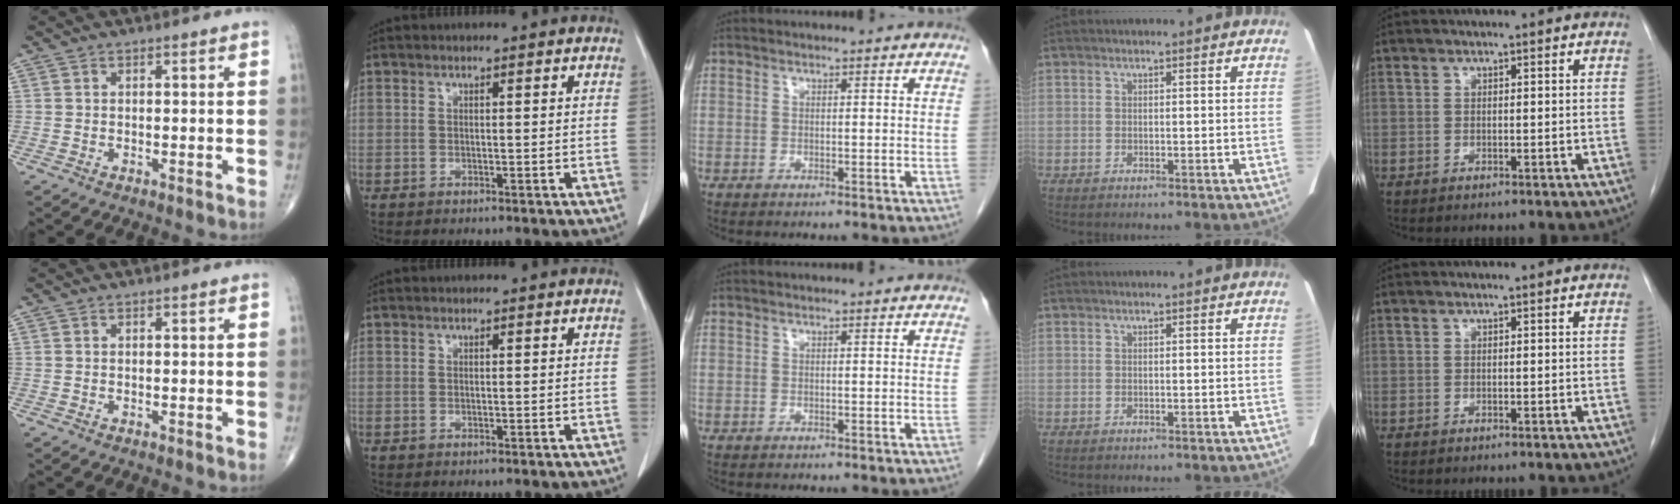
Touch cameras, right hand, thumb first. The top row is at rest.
{}